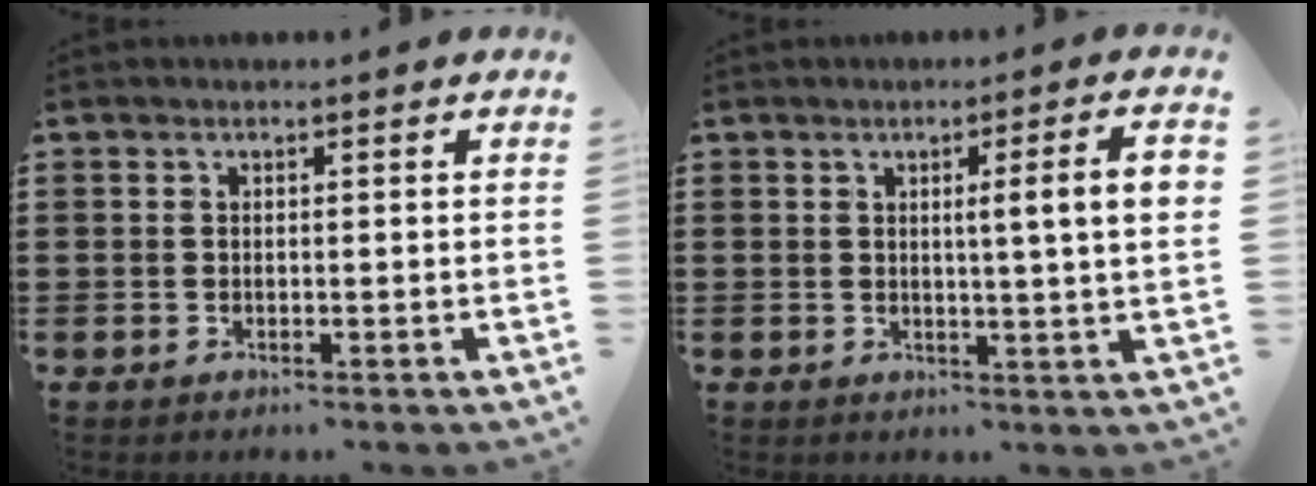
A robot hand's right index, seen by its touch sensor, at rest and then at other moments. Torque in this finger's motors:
{"motor_torque": [0.26, 0.05, 0.57, 0.06]}